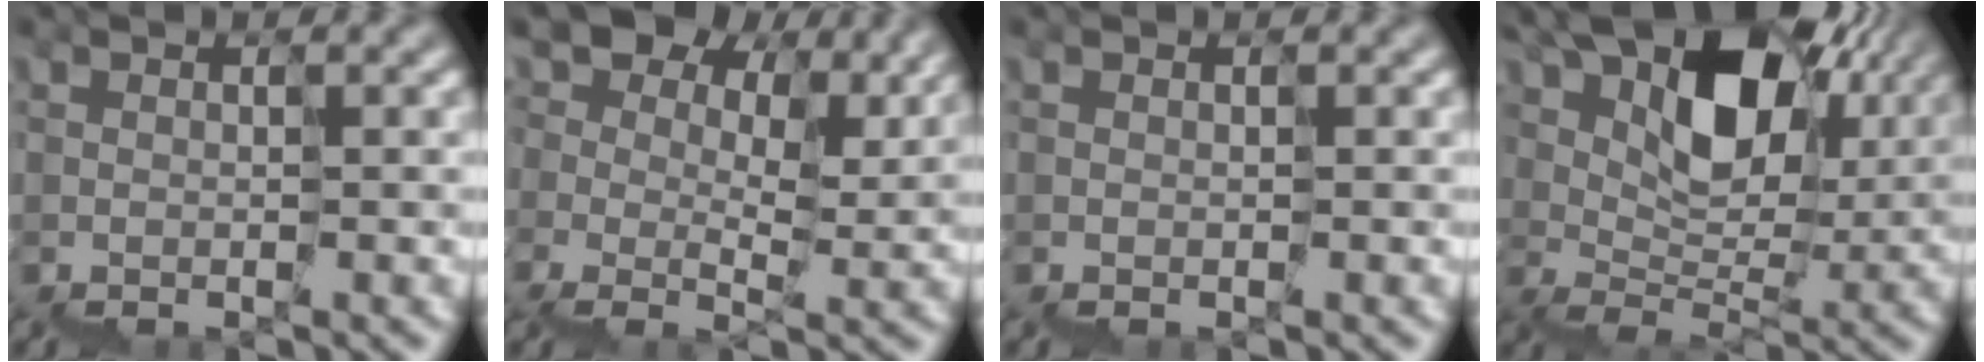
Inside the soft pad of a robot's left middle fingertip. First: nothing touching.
{"total": 9.2, "force": [5.8, 5.4, 4.7], "torque": [-0.068, 0.026, 0.083]}
{"total": 0.0}
{"total": 9.7, "force": [5.8, 5.3, 5.7], "torque": [-0.099, 0.022, 0.098]}